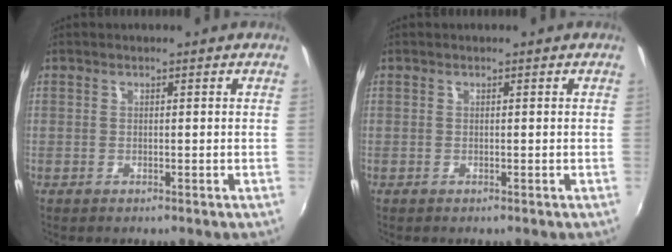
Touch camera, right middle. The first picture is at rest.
{"total": 0.0}